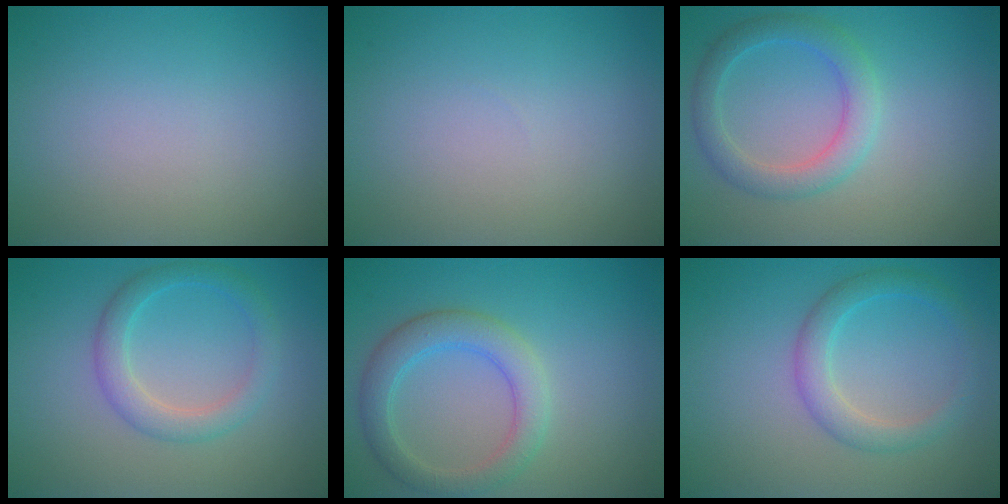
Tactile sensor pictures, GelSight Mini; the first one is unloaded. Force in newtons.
{"total": 0.0}
{"total": 3.3, "press": 3.3, "slide": 0.1}
{"total": 3.0, "press": 3.0, "slide": 0.1}
{"total": 3.8, "press": 3.8, "slide": 0.2}
{"total": 2.9, "press": 2.8, "slide": 0.2}